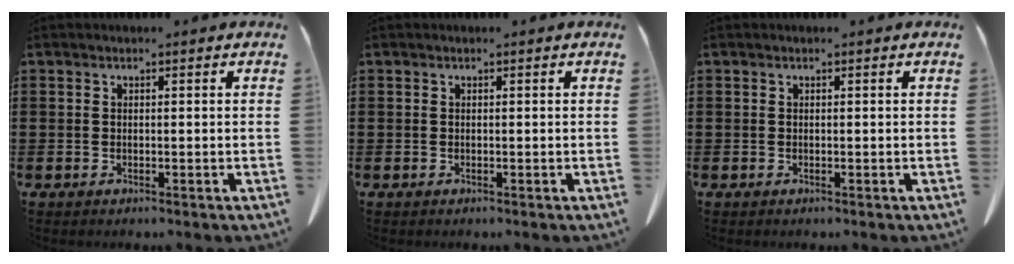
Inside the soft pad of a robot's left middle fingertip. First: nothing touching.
{"total": 0.0}
{"total": 0.0}